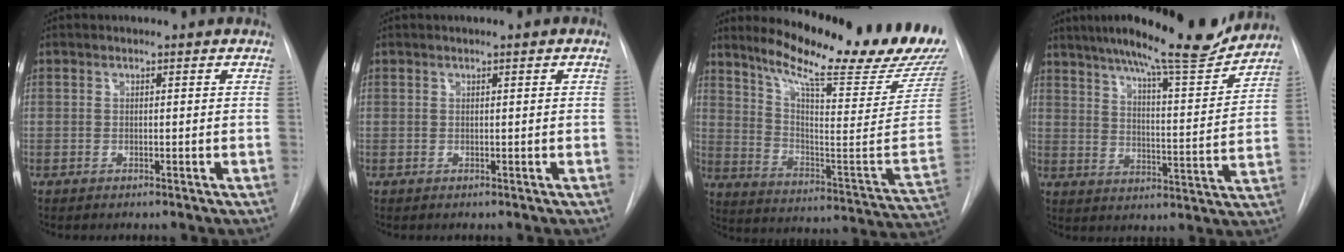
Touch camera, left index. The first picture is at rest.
{"total": 0.9, "force": [0.5, 0.0, 0.7], "torque": [-0.014, 0.004, 0.005]}
{"total": 25.1, "force": [21.3, 1.3, 13.2], "torque": [-0.213, -0.092, 0.293]}
{"total": 18.3, "force": [16.4, 1.3, 8.2], "torque": [-0.128, -0.025, 0.227]}